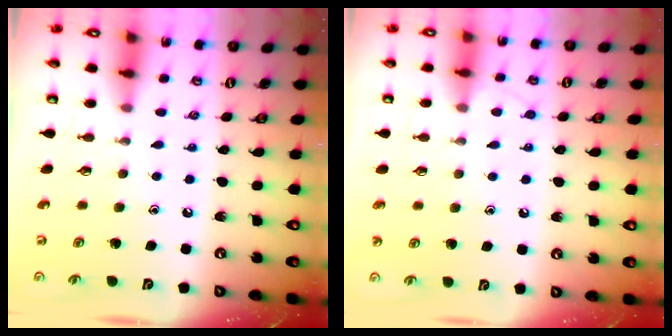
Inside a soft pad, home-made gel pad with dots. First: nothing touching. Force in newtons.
{"total": 4.2, "press": 4.2, "slide": 0.5}